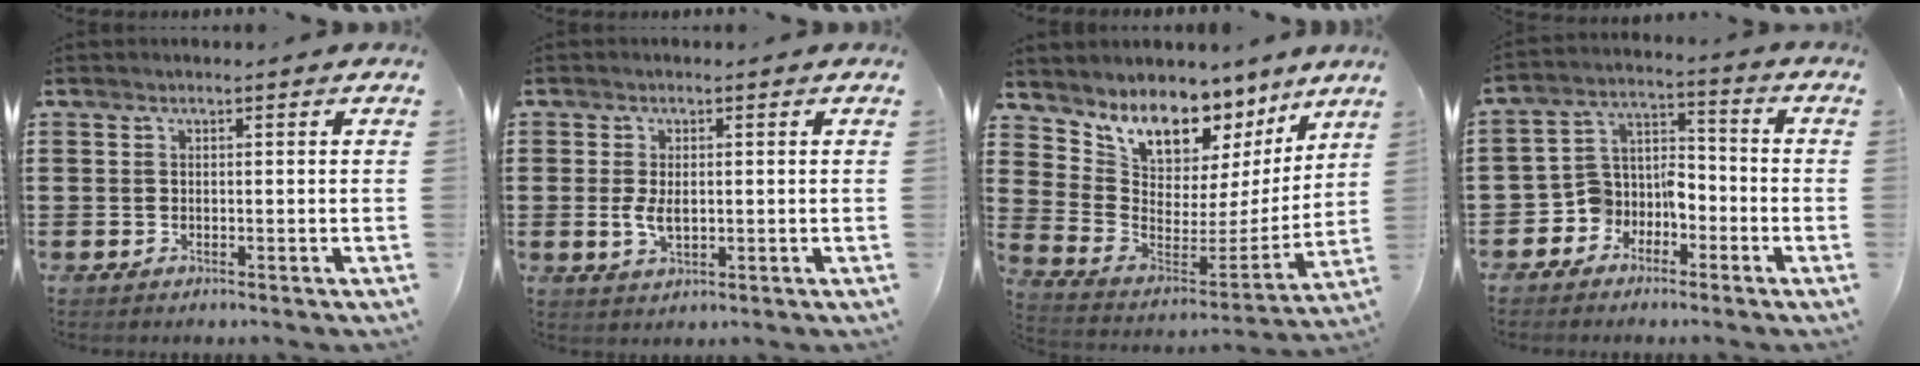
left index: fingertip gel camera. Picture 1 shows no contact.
{"total": 3.5, "force": [-0.1, 1.9, 2.9], "torque": [-0.072, 0.000, -0.007]}
{"total": 8.1, "force": [6.8, 4.1, 1.7], "torque": [-0.072, -0.058, 0.126]}
{"total": 6.3, "force": [-4.3, 4.5, 1.2], "torque": [-0.046, 0.004, -0.090]}